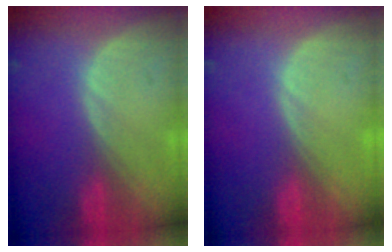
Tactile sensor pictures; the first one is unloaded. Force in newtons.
{"total": 0.0}